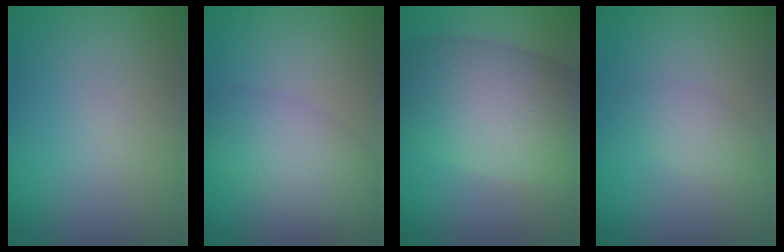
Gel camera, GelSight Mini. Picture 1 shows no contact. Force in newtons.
{"total": 4.4, "press": 4.4, "slide": 0.1}
{"total": 9.9, "press": 9.9, "slide": 0.4}
{"total": 1.7, "press": 1.7, "slide": 0.1}